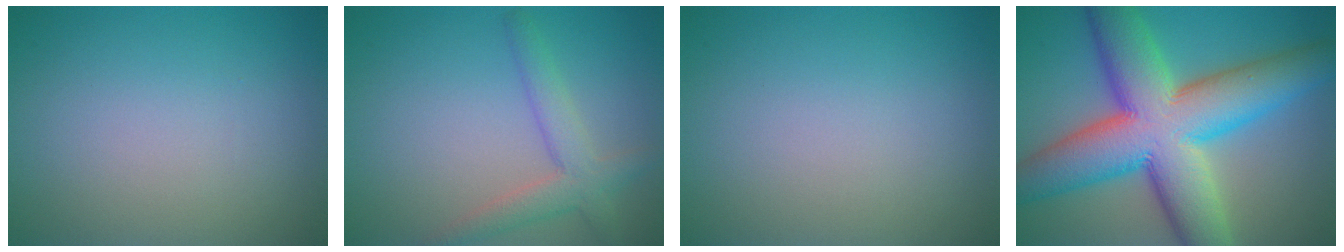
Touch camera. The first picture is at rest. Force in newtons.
{"total": 3.3, "press": 3.3, "slide": 0.2}
{"total": 0.0}
{"total": 14.3, "press": 14.2, "slide": 0.5}